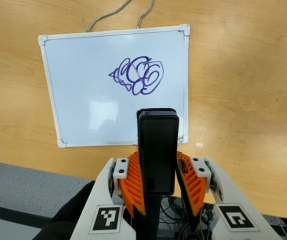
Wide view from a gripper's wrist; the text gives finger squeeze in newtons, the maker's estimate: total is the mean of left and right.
{"total": 5.3, "left": 3.7, "right": 6.9}